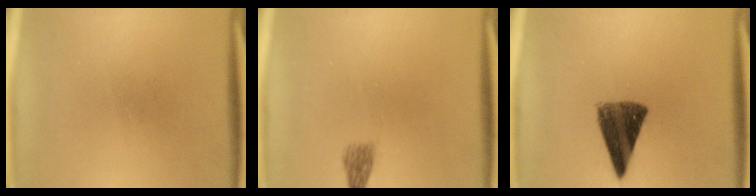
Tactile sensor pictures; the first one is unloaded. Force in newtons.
{"total": 1.9}
{"total": 9.5}